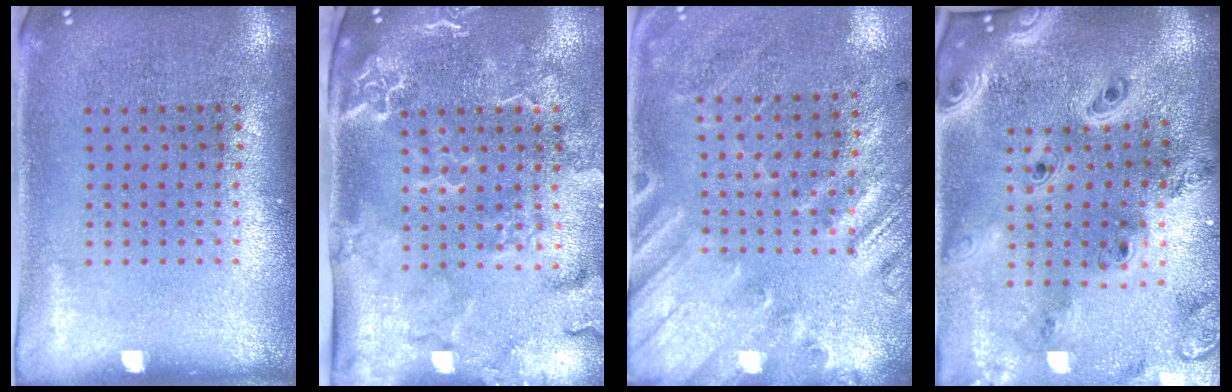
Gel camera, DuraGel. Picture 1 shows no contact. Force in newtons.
{"total": 2.9, "press": 2.4, "slide": 1.6}
{"total": 2.5, "press": 1.8, "slide": 1.8}
{"total": 4.1, "press": 3.1, "slide": 2.7}